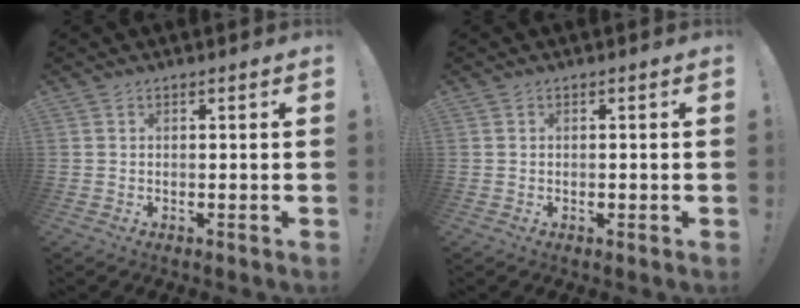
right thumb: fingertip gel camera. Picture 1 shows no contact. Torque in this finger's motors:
{"motor_torque": [0.06, 0.25, 0.28, -0.30, 0.00]}